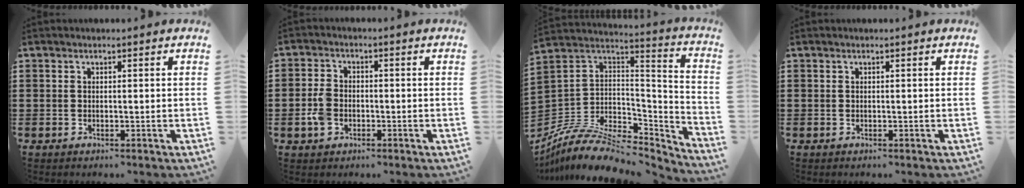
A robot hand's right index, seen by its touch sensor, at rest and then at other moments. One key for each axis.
{"total": 4.2, "fx": -1.3, "fy": 2.9, "fz": 2.6, "tx": -0.072, "ty": -0.001, "tz": -0.027}
{"total": 9.0, "fx": -6.5, "fy": 4.2, "fz": 4.6, "tx": -0.101, "ty": 0.003, "tz": -0.124}
{"total": 0.0}